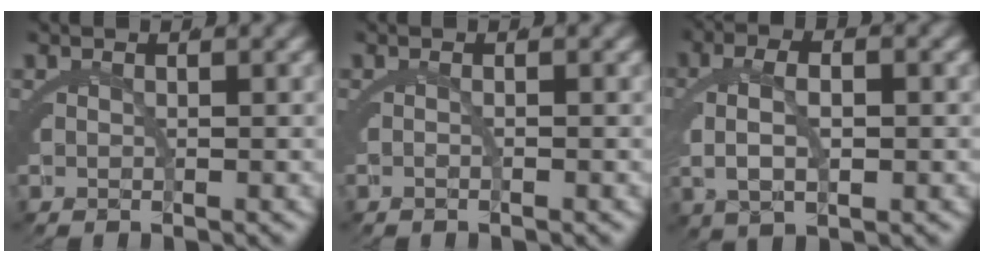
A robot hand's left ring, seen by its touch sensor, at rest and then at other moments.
{"total": 0.8, "force": [-0.6, -0.1, 0.5], "torque": [-0.011, 0.000, -0.012]}
{"total": 4.5, "force": [0.0, 2.3, 3.9], "torque": [-0.073, 0.002, 0.002]}